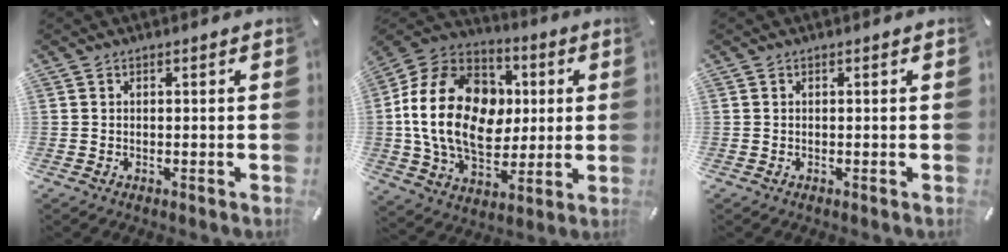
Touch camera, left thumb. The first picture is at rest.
{"total": 20.6, "force": [1.0, 15.8, 13.2], "torque": [-0.253, 0.012, 0.021]}
{"total": 0.0}